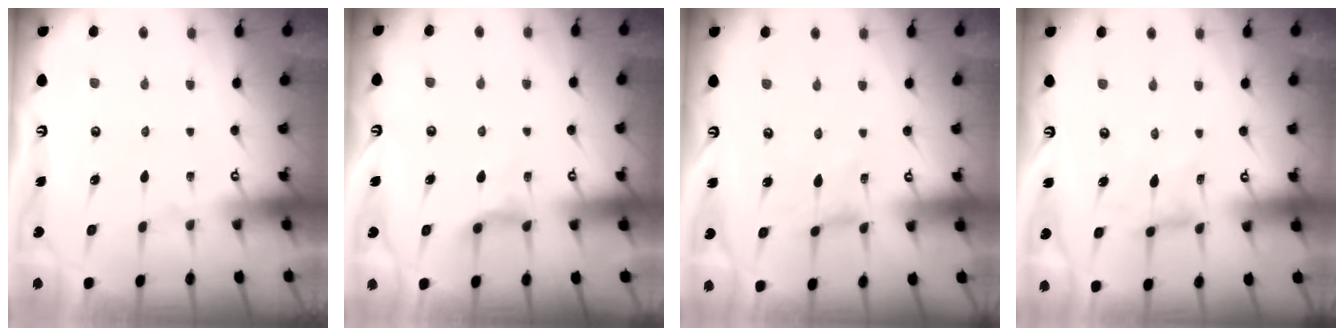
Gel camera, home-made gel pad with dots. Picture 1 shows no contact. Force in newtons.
{"total": 4.8, "press": 4.7, "slide": 0.7}
{"total": 0.0}
{"total": 2.0, "press": 1.9, "slide": 0.4}